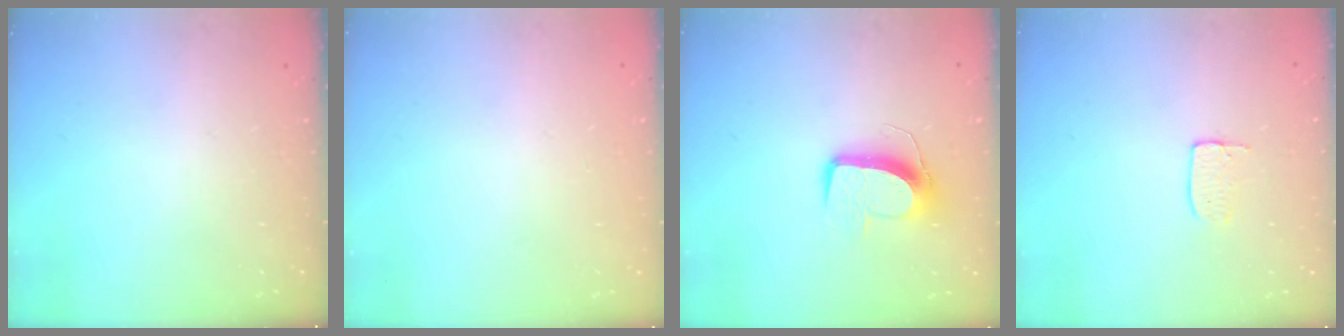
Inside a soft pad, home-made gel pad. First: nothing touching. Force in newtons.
{"total": 0.0}
{"total": 10.5, "press": 10.5, "slide": 0.8}
{"total": 3.7, "press": 3.7, "slide": 0.2}